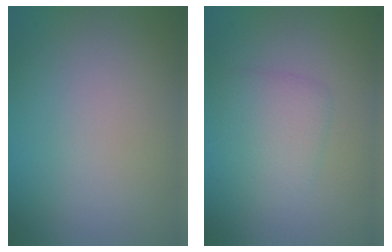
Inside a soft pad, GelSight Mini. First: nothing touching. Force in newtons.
{"total": 2.7, "press": 2.7, "slide": 0.1}